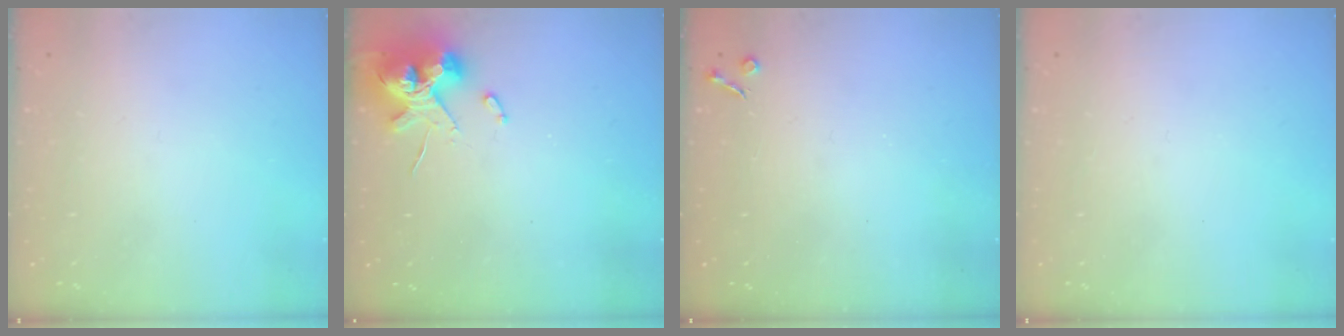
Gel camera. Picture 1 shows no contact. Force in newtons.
{"total": 12.6, "press": 12.5, "slide": 1.6}
{"total": 2.7, "press": 2.6, "slide": 0.5}
{"total": 0.0}